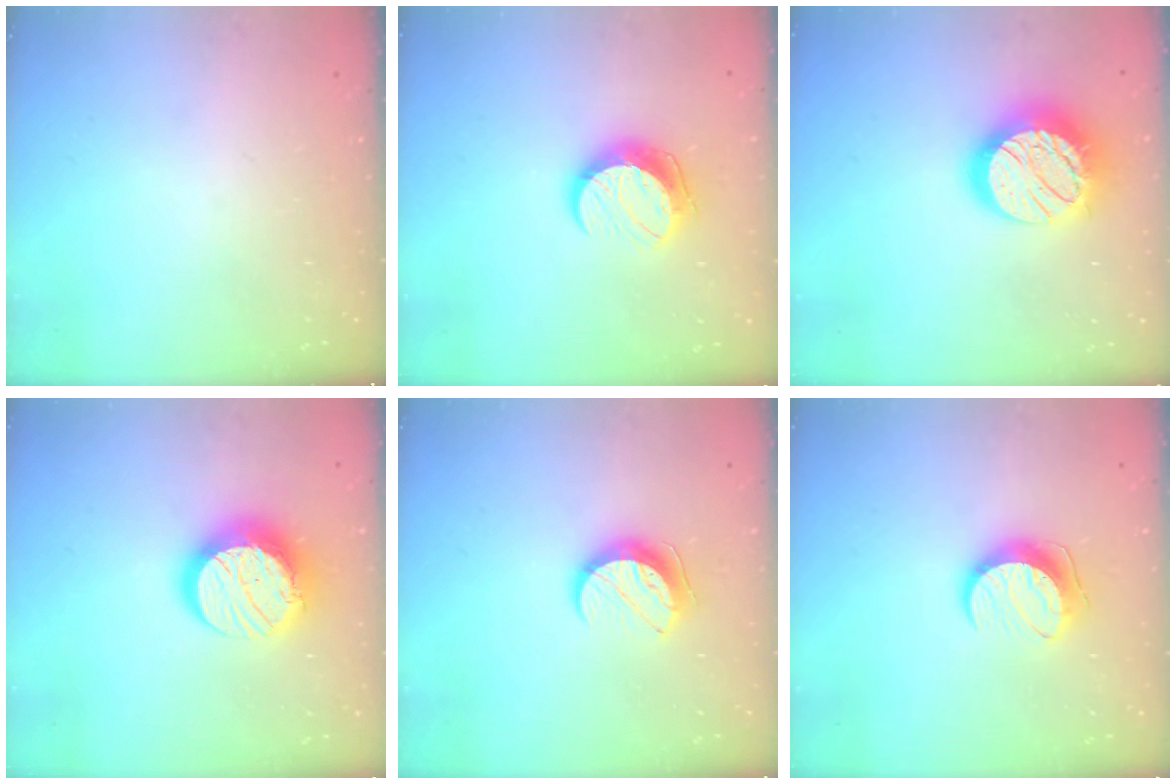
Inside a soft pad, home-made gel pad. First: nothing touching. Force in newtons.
{"total": 10.4, "press": 10.4, "slide": 0.1}
{"total": 18.6, "press": 18.6, "slide": 1.2}
{"total": 15.8, "press": 15.7, "slide": 1.2}
{"total": 10.1, "press": 10.1, "slide": 0.8}
{"total": 10.1, "press": 10.1, "slide": 0.1}